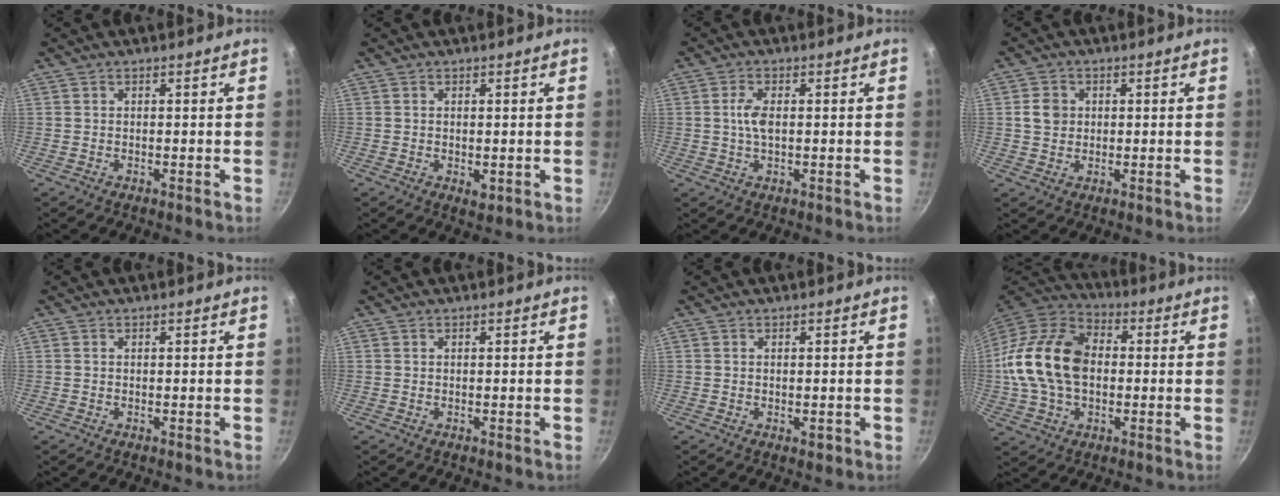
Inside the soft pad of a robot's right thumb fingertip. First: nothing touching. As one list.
[{"total": 1.9, "force": [0.0, 1.3, 1.5], "torque": [-0.021, -0.005, 0.001]}, {"total": 3.7, "force": [0.3, 1.8, 3.3], "torque": [-0.068, 0.005, 0.004]}, {"total": 4.0, "force": [0.5, 3.5, 1.9], "torque": [-0.020, 0.005, 0.006]}, {"total": 0.0}, {"total": 0.0}, {"total": 1.6, "force": [-0.4, 1.0, 1.2], "torque": [-0.015, -0.002, -0.006]}, {"total": 19.9, "force": [0.2, 13.7, 14.5], "torque": [-0.261, 0.033, -0.007]}]